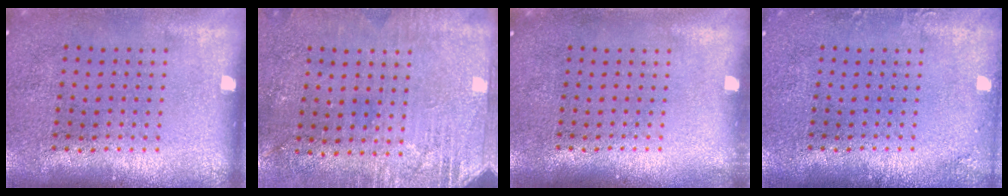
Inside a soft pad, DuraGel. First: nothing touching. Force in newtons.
{"total": 2.8, "press": 2.5, "slide": 1.2}
{"total": 0.5, "press": 0.5, "slide": 0.2}
{"total": 1.1, "press": 1.1, "slide": 0.1}